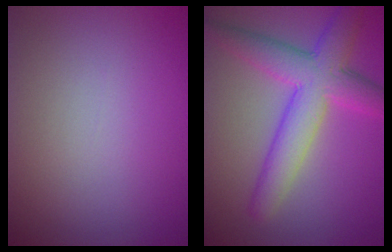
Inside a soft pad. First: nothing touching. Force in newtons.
{"total": 6.3, "press": 6.3, "slide": 0.1}